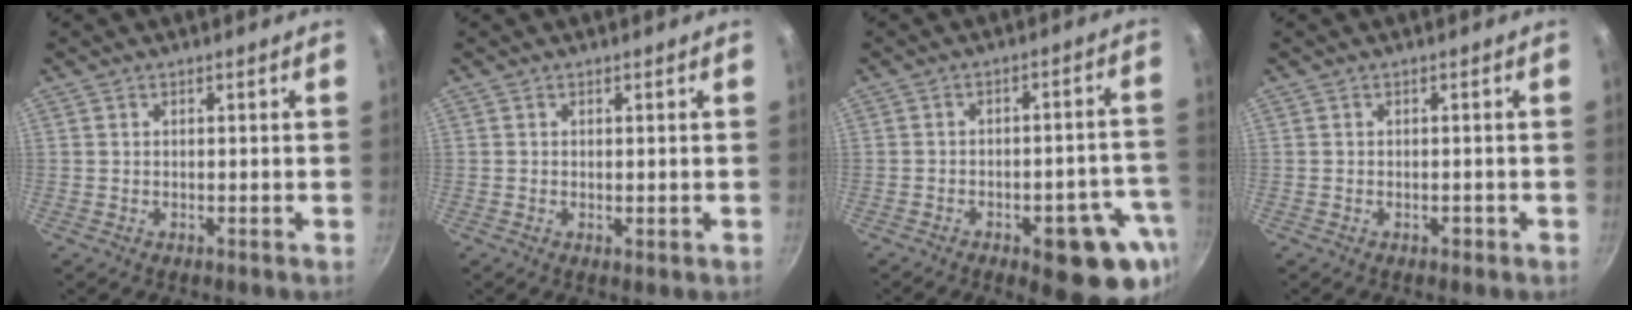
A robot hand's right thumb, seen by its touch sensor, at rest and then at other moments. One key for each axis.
{"total": 0.5, "fx": 0.1, "fy": 0.2, "fz": 0.4, "tx": -0.006, "ty": -0.005, "tz": 0.001}
{"total": 12.2, "fx": -5.8, "fy": 4.5, "fz": 9.7, "tx": -0.077, "ty": 0.032, "tz": -0.069}
{"total": 1.0, "fx": -0.5, "fy": 0.6, "fz": 0.6, "tx": -0.007, "ty": 0.004, "tz": -0.005}